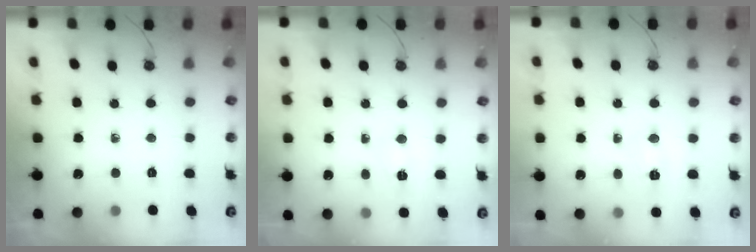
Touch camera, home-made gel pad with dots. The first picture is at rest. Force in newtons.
{"total": 2.7, "press": 2.4, "slide": 1.1}
{"total": 6.0, "press": 5.9, "slide": 0.6}